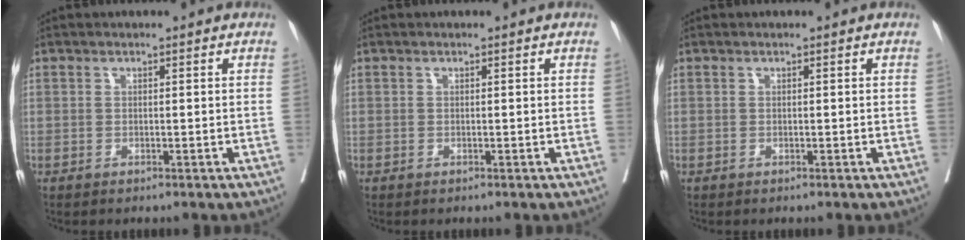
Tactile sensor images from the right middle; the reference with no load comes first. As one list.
[{"total": 0.0}, {"total": 0.0}]